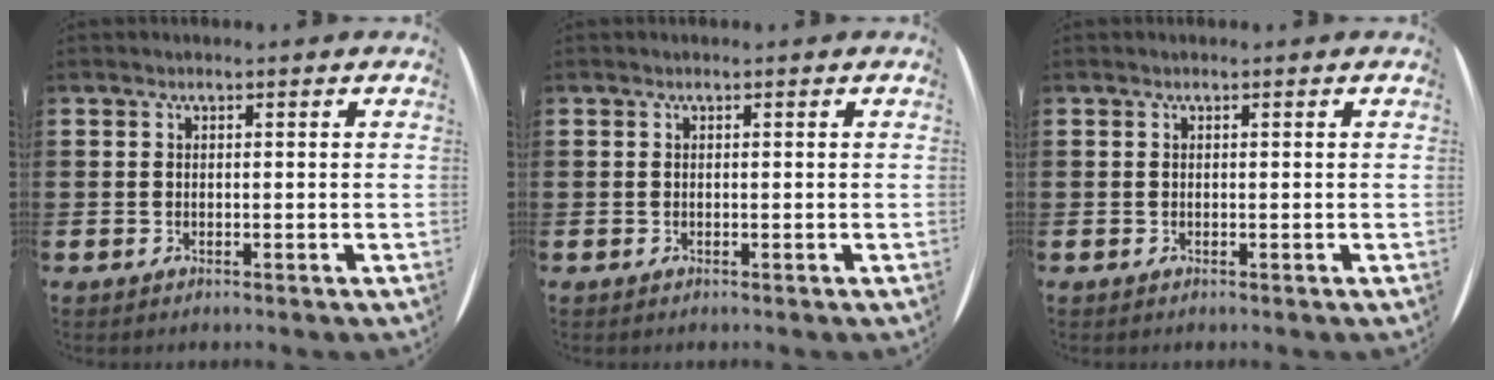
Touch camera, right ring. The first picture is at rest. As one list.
[{"total": 0.0}, {"total": 0.0}]